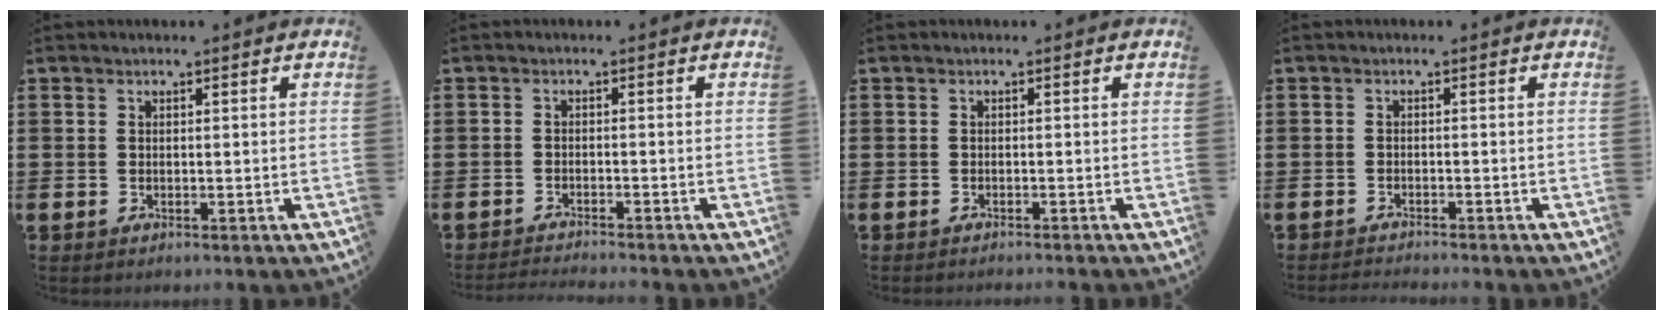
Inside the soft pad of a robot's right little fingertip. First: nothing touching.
{"total": 1.3, "force": [-1.3, -0.2, 0.1], "torque": [-0.002, 0.002, -0.026]}
{"total": 0.5, "force": [-0.5, -0.2, 0.0], "torque": [0.002, -0.001, -0.011]}
{"total": 1.0, "force": [-1.0, -0.1, 0.0], "torque": [-0.001, 0.001, -0.021]}